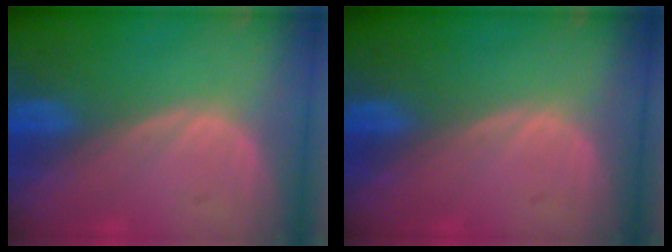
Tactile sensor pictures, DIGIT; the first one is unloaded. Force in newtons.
{"total": 0.0}